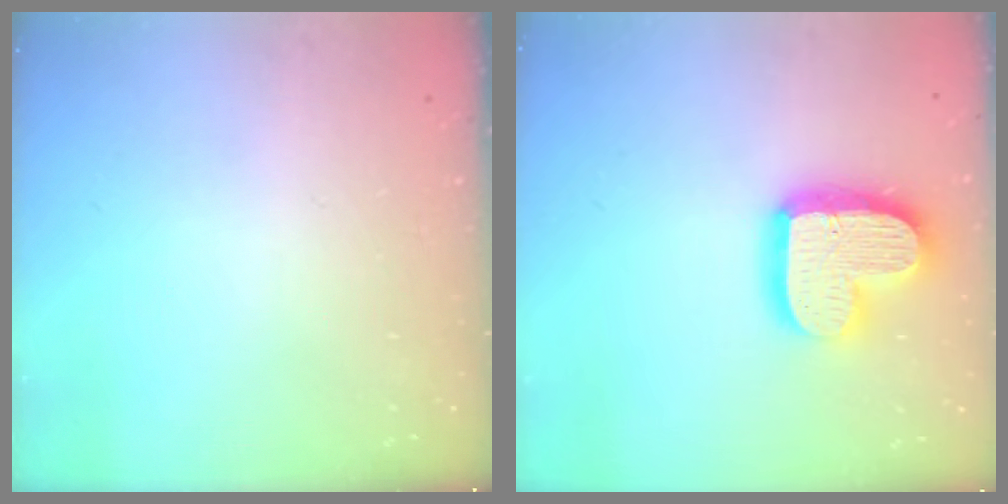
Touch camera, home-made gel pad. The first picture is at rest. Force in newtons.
{"total": 17.8, "press": 17.8, "slide": 1.3}